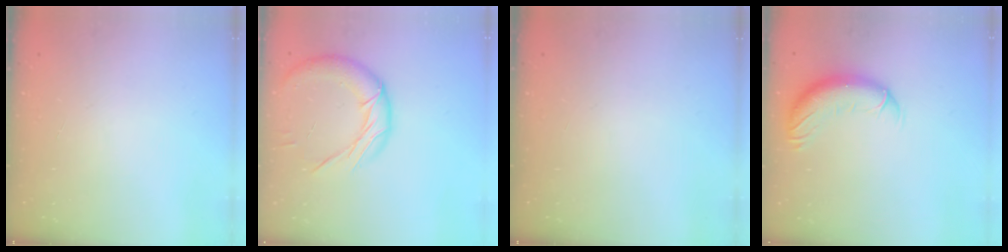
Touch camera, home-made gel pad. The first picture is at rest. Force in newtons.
{"total": 14.5, "press": 14.4, "slide": 1.5}
{"total": 0.0}
{"total": 13.7, "press": 13.3, "slide": 3.4}